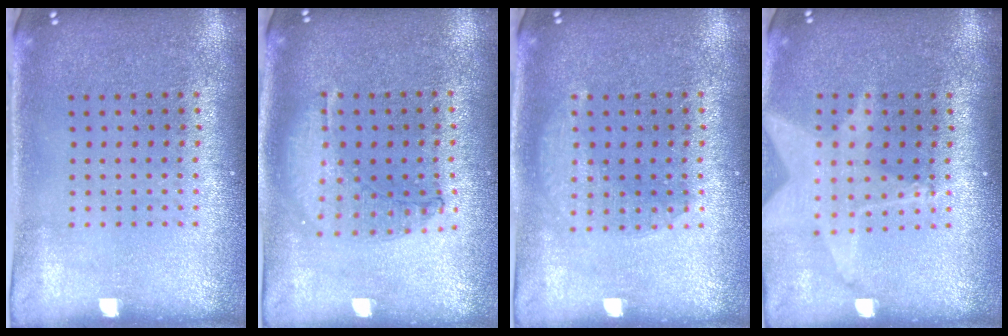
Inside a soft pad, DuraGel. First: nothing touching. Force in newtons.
{"total": 1.0, "press": 0.9, "slide": 0.3}
{"total": 1.7, "press": 1.7, "slide": 0.4}
{"total": 1.8, "press": 1.5, "slide": 1.0}